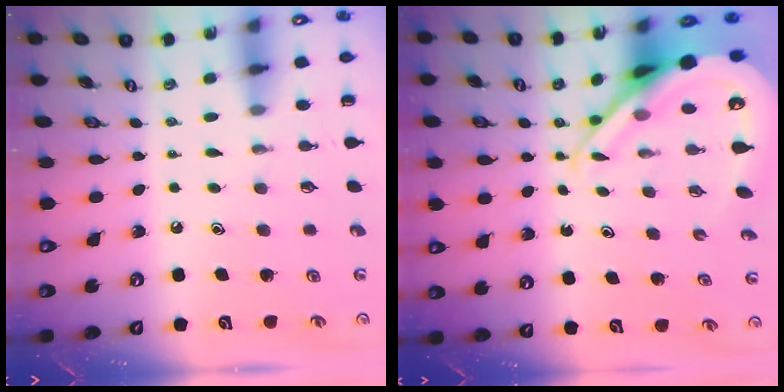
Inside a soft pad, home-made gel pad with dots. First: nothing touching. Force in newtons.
{"total": 12.0, "press": 11.9, "slide": 1.3}